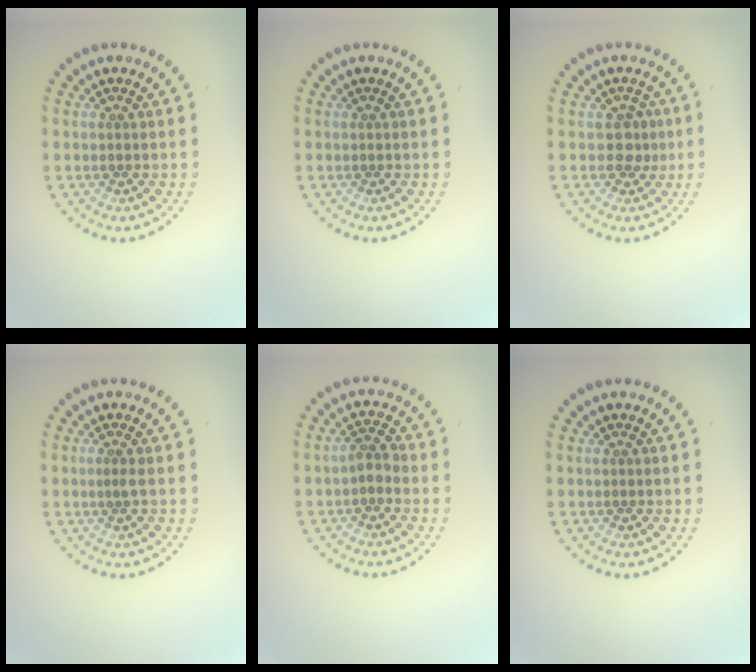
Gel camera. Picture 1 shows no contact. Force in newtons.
{"total": 0.0}
{"total": 1.5, "press": 1.3, "slide": 0.8}
{"total": 0.6, "press": 0.3, "slide": 0.5}
{"total": 1.6, "press": 1.5, "slide": 0.6}
{"total": 0.0}